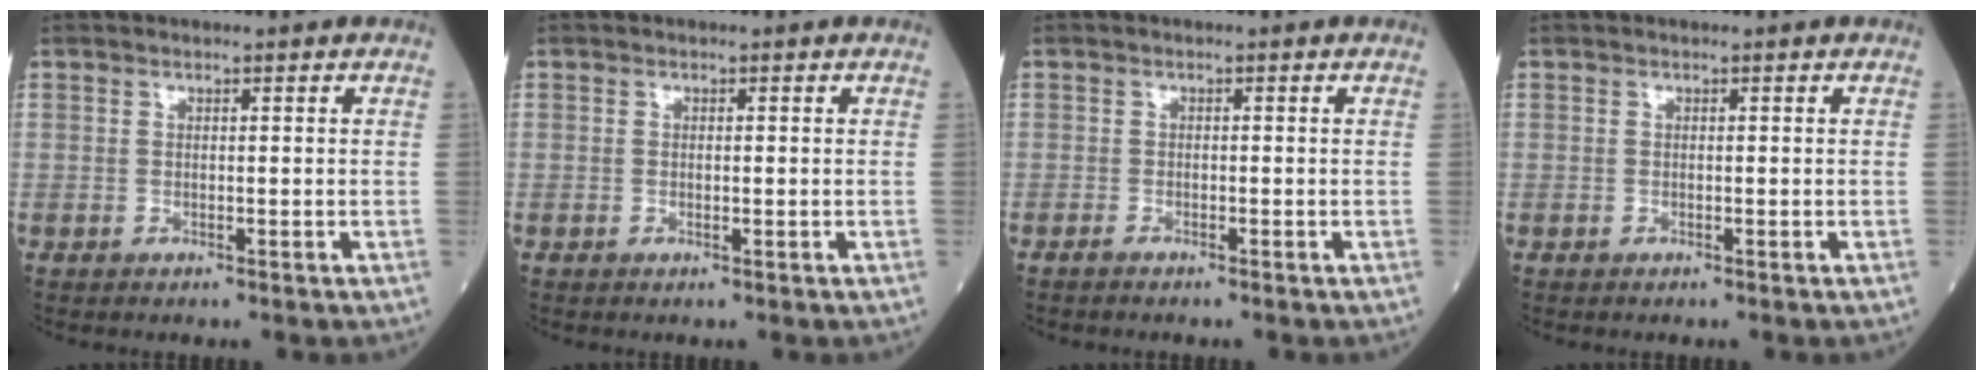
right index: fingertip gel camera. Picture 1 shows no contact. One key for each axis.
{"total": 1.2, "fx": -0.1, "fy": 0.6, "fz": 1.0, "tx": -0.028, "ty": -0.002, "tz": 0.000}
{"total": 1.6, "fx": -1.2, "fy": 0.7, "fz": 0.8, "tx": -0.029, "ty": -0.004, "tz": -0.018}
{"total": 0.0}